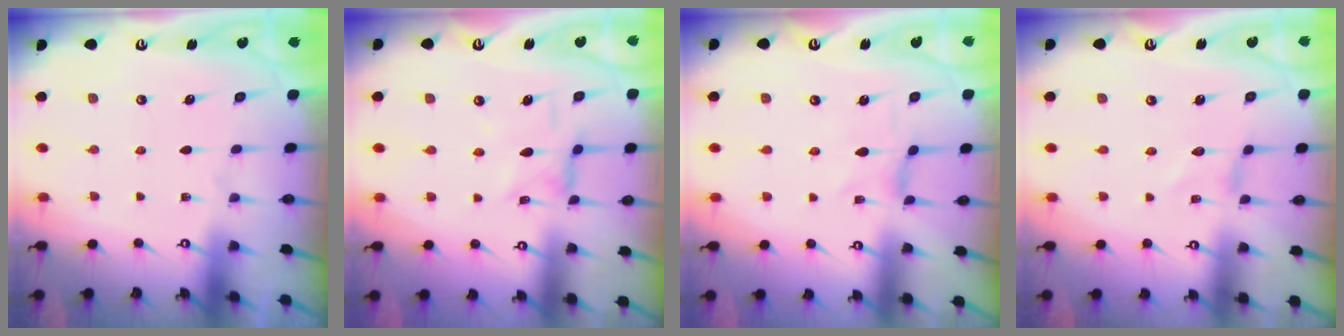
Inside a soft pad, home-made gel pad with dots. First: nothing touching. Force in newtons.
{"total": 1.8, "press": 1.8, "slide": 0.3}
{"total": 0.0}
{"total": 0.0}